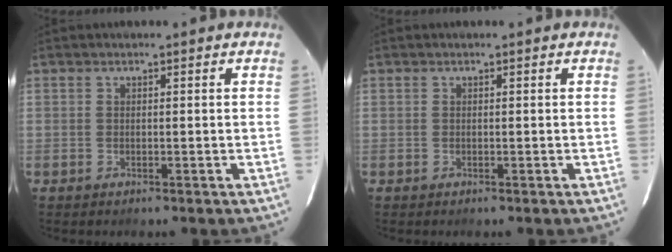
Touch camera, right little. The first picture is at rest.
{"total": 0.0}